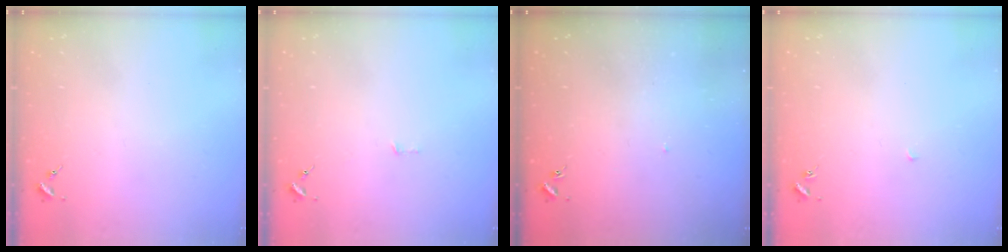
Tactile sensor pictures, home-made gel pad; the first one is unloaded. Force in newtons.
{"total": 3.0, "press": 3.0, "slide": 0.2}
{"total": 1.2, "press": 1.2, "slide": 0.1}
{"total": 2.1, "press": 2.1, "slide": 0.1}